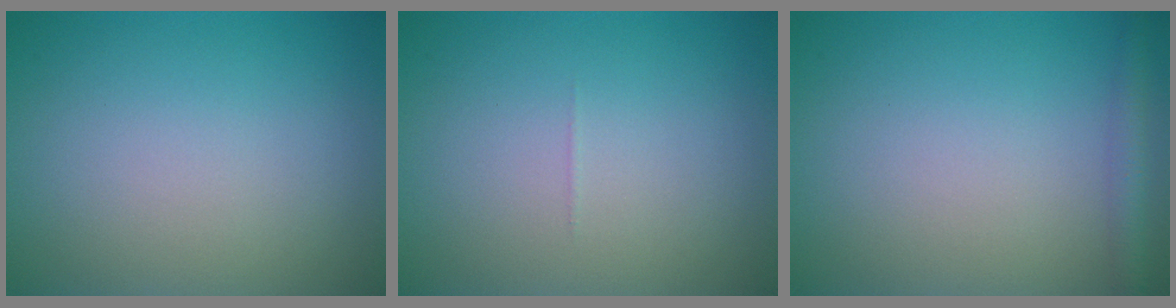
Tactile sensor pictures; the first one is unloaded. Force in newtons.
{"total": 0.0}
{"total": 2.1, "press": 2.1, "slide": 0.1}